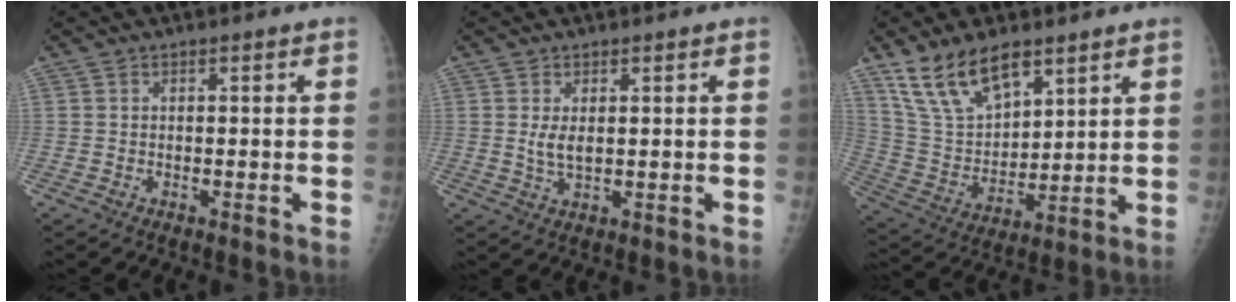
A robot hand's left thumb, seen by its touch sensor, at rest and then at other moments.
{"total": 2.8, "force": [0.6, 1.5, 2.4], "torque": [-0.043, -0.009, 0.016]}
{"total": 14.3, "force": [9.6, 6.9, 8.0], "torque": [-0.121, -0.042, 0.198]}